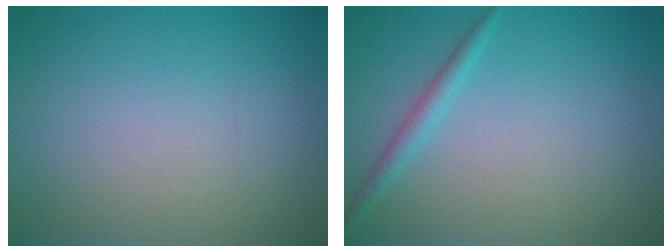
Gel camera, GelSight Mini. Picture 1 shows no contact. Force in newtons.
{"total": 1.4, "press": 1.4, "slide": 0.1}